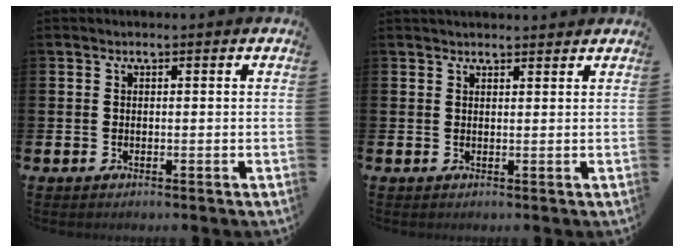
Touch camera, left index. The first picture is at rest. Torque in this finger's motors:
{"motor_torque": [0.12, -0.92, 0.44, 0.12]}